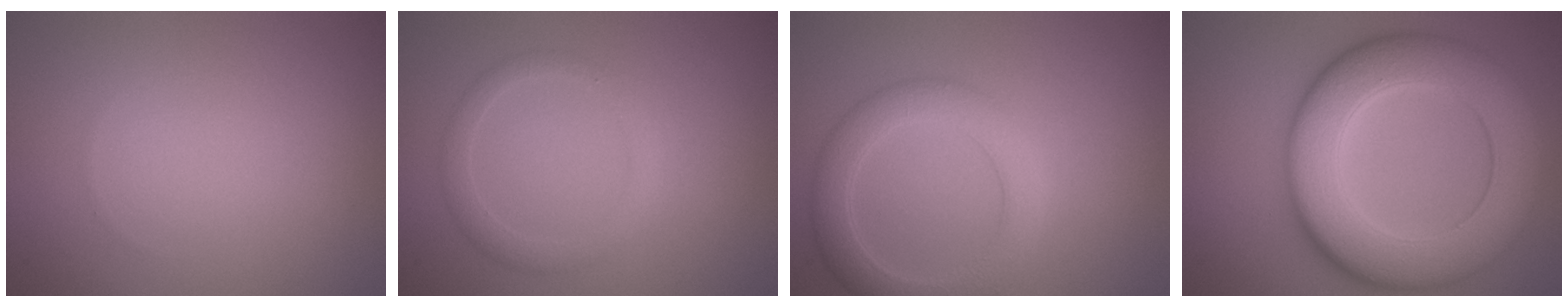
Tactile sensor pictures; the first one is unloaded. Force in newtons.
{"total": 1.8, "press": 1.8, "slide": 0.0}
{"total": 4.2, "press": 4.2, "slide": 0.1}
{"total": 11.0, "press": 11.0, "slide": 0.4}